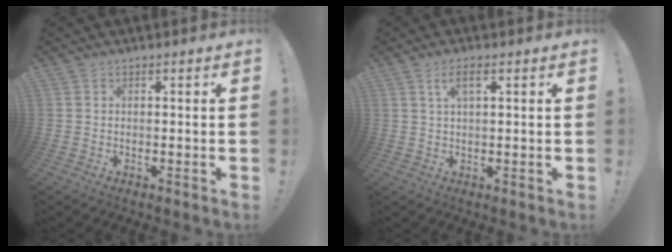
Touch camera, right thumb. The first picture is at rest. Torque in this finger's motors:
{"motor_torque": [-0.13, 0.13, 0.00, 0.01, 0.02]}